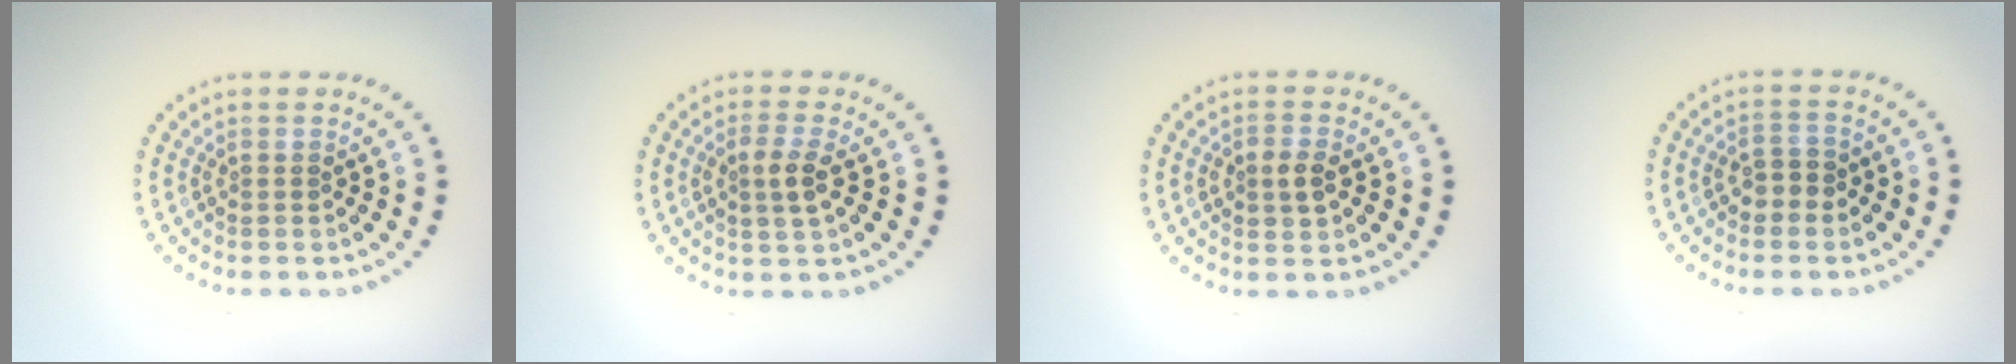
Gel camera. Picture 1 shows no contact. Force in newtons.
{"total": 2.2, "press": 2.1, "slide": 0.7}
{"total": 2.1, "press": 2.1, "slide": 0.2}
{"total": 1.8, "press": 1.7, "slide": 0.6}